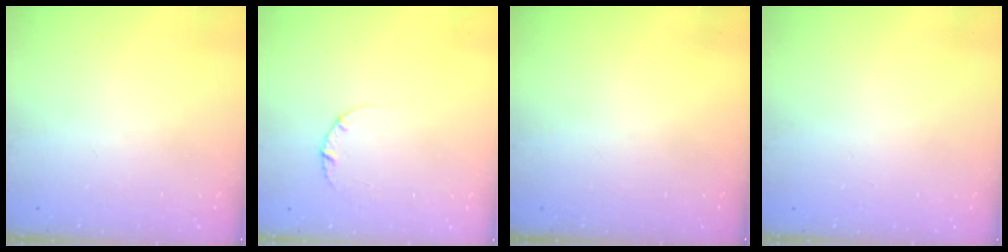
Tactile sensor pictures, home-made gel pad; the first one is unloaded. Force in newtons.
{"total": 2.6, "press": 2.6, "slide": 0.3}
{"total": 0.0}
{"total": 2.6, "press": 2.6, "slide": 0.2}